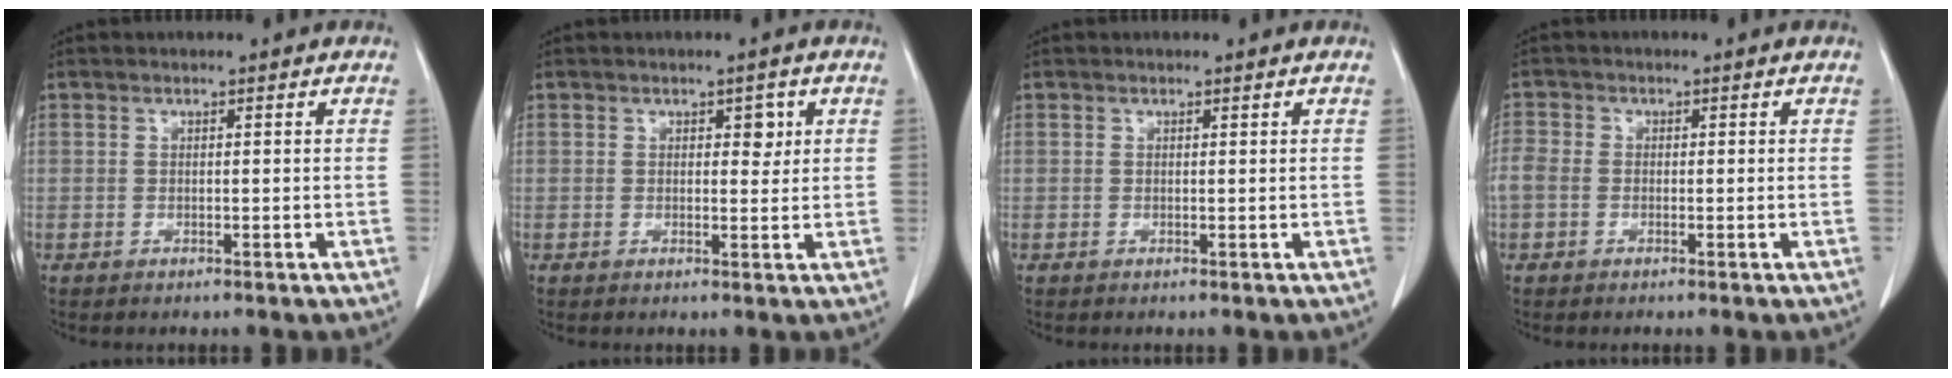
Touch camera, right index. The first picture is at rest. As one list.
[{"total": 2.2, "force": [0.9, 1.2, 1.6], "torque": [-0.016, 0.002, 0.011]}, {"total": 0.0}, {"total": 3.0, "force": [-0.4, 2.5, 1.6], "torque": [-0.051, 0.015, -0.009]}]